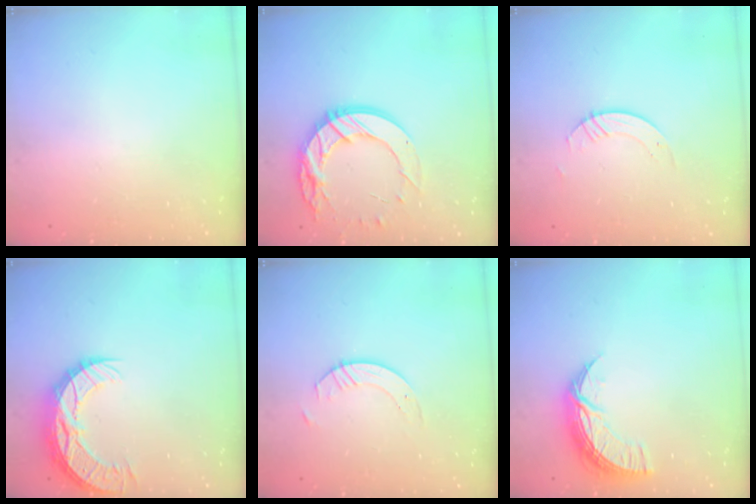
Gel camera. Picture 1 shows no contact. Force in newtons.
{"total": 16.8, "press": 16.8, "slide": 1.2}
{"total": 2.2, "press": 2.2, "slide": 0.2}
{"total": 12.2, "press": 12.2, "slide": 0.8}
{"total": 3.5, "press": 3.5, "slide": 0.4}
{"total": 10.0, "press": 10.0, "slide": 0.5}